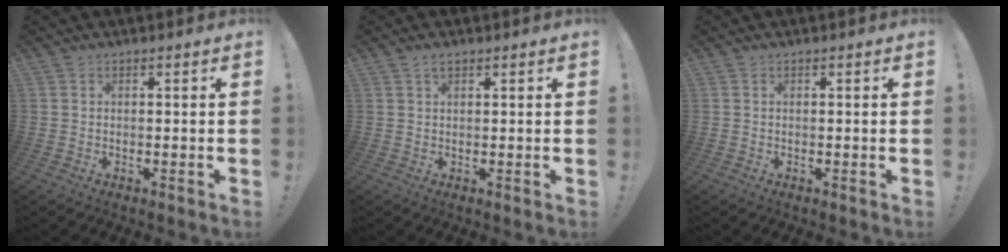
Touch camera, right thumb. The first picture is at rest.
{"total": 1.7, "force": [1.1, 0.7, 1.2], "torque": [-0.022, 0.000, 0.019]}
{"total": 0.0}